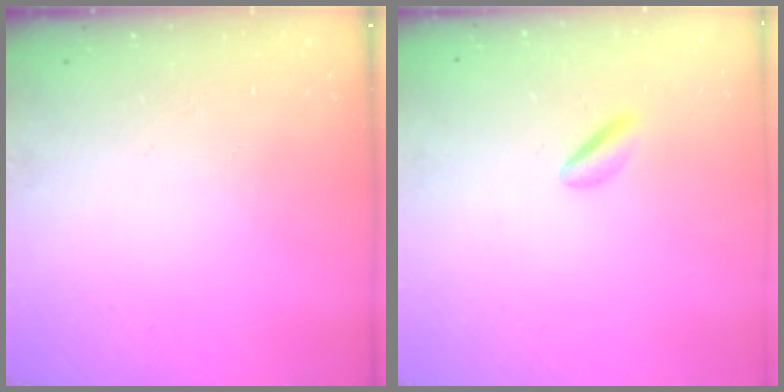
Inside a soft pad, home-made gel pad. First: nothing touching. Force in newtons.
{"total": 1.8, "press": 1.6, "slide": 0.9}